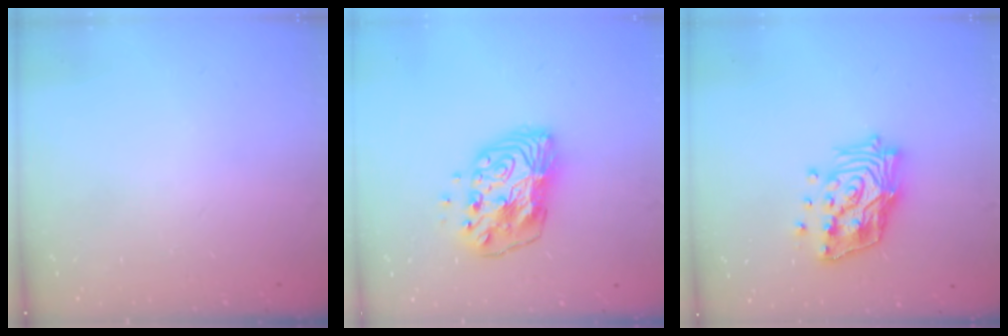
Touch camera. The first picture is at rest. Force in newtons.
{"total": 12.2, "press": 12.1, "slide": 1.1}
{"total": 16.6, "press": 16.4, "slide": 2.7}